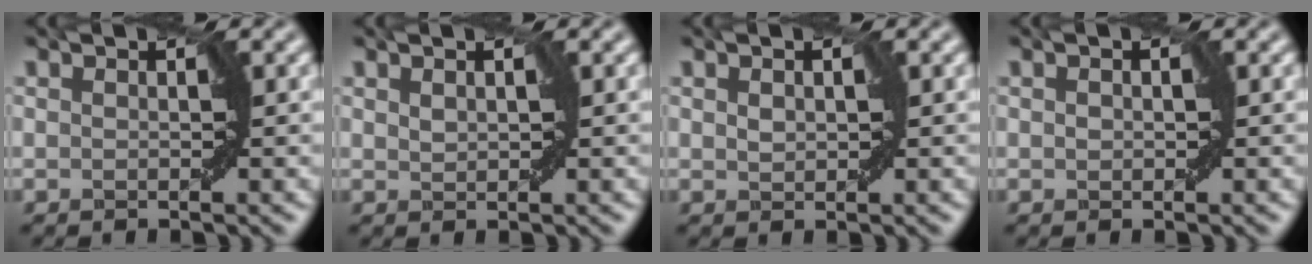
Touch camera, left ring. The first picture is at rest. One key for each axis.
{"total": 0.9, "fx": 0.5, "fy": 0.5, "fz": 0.6, "tx": -0.011, "ty": 0.002, "tz": 0.012}
{"total": 1.1, "fx": 0.3, "fy": 0.7, "fz": 0.7, "tx": -0.012, "ty": 0.002, "tz": 0.009}
{"total": 0.6, "fx": 0.0, "fy": 0.5, "fz": 0.4, "tx": -0.006, "ty": 0.002, "tz": 0.002}